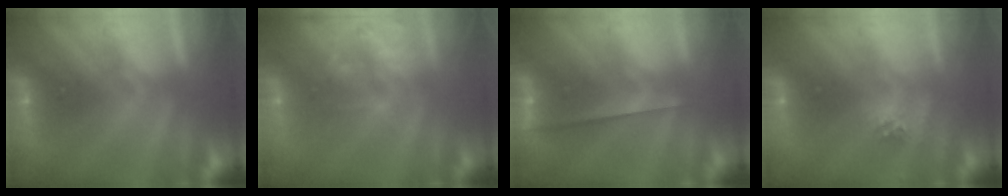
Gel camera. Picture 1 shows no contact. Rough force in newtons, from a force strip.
{"total": 2.0}
{"total": 2.3}
{"total": 2.2}